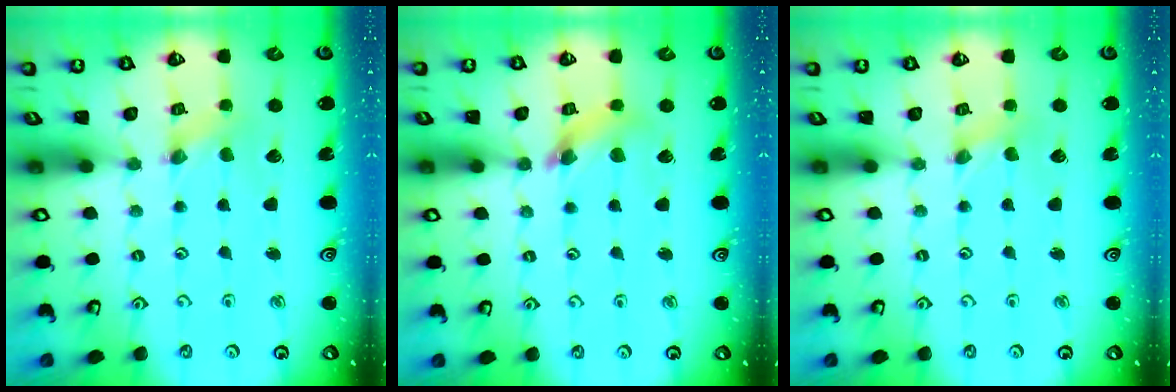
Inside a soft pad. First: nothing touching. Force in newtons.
{"total": 6.7, "press": 6.7, "slide": 0.7}
{"total": 0.0}